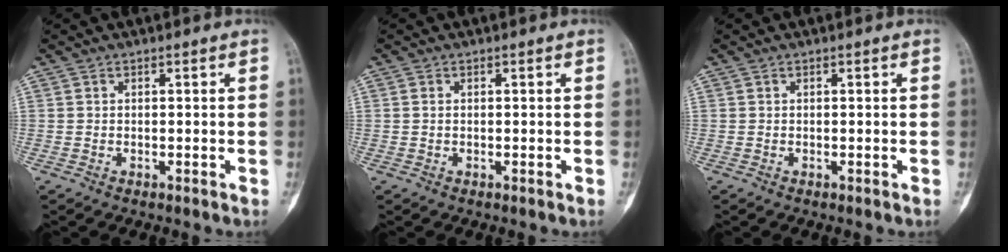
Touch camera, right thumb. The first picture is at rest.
{"total": 0.6, "force": [0.1, 0.4, 0.5], "torque": [-0.009, 0.001, 0.001]}
{"total": 0.0}